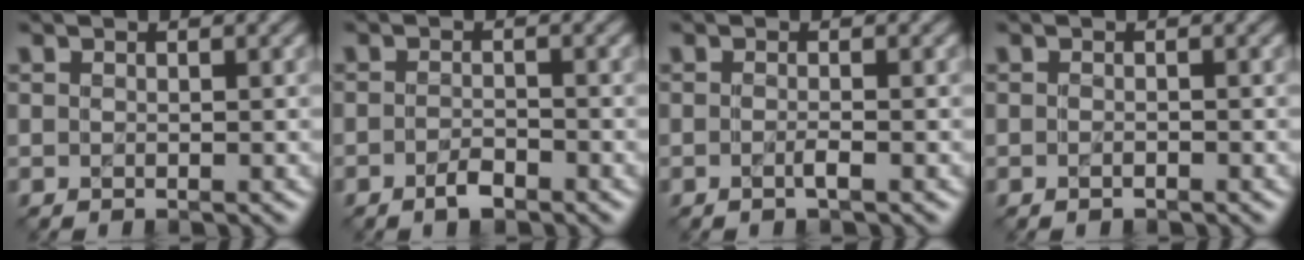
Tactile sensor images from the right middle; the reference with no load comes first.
{"total": 1.9, "force": [-1.2, 0.6, 1.3], "torque": [-0.026, 0.002, -0.024]}
{"total": 1.1, "force": [-0.5, 0.1, 1.0], "torque": [-0.021, 0.000, -0.009]}
{"total": 0.8, "force": [-0.4, 0.3, 0.6], "torque": [-0.012, 0.001, -0.006]}